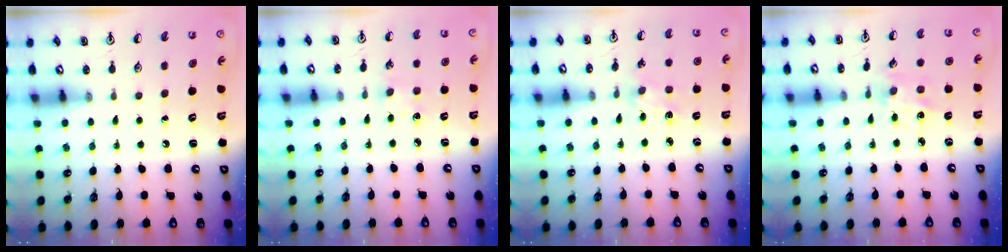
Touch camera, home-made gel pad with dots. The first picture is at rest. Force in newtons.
{"total": 4.7, "press": 4.7, "slide": 0.6}
{"total": 1.3, "press": 1.2, "slide": 0.4}
{"total": 2.2, "press": 2.2, "slide": 0.2}